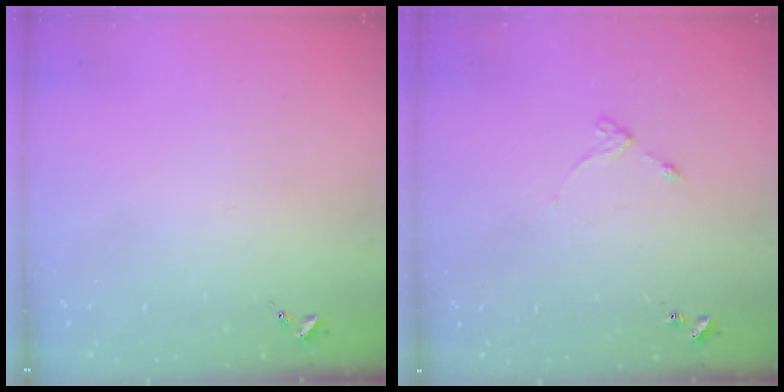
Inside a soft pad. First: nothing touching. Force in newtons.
{"total": 4.0, "press": 3.9, "slide": 0.5}